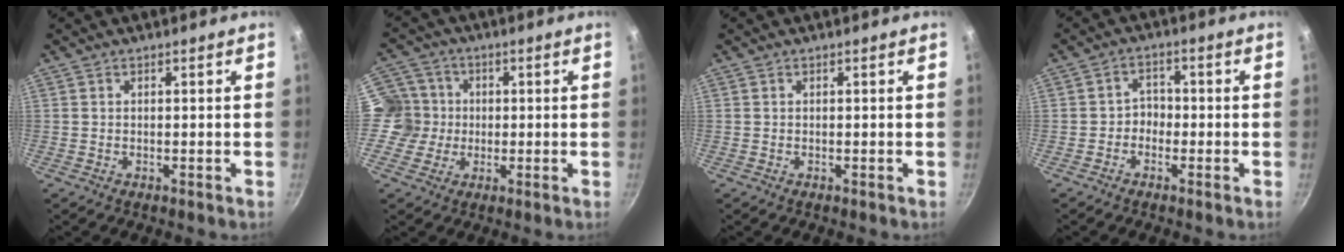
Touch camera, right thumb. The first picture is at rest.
{"total": 6.9, "force": [-0.1, 6.8, 1.2], "torque": [0.015, 0.010, -0.022]}
{"total": 0.0}
{"total": 3.1, "force": [-1.1, 2.6, 1.4], "torque": [0.003, 0.018, -0.026]}